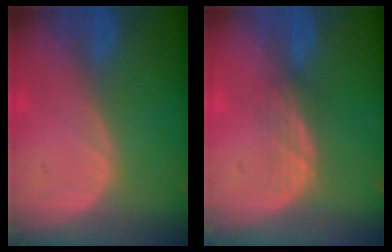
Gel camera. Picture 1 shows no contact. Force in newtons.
{"total": 2.9, "press": 2.6, "slide": 1.2}